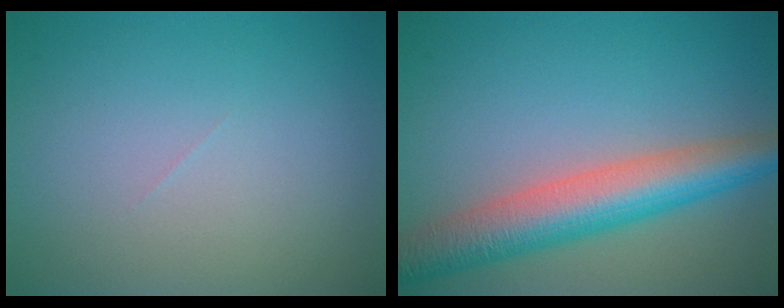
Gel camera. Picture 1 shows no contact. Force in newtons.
{"total": 7.2, "press": 7.2, "slide": 0.3}